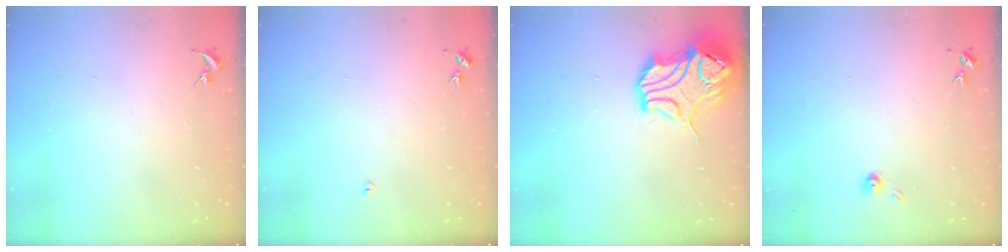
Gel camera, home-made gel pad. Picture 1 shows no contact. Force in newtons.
{"total": 3.0, "press": 3.0, "slide": 0.4}
{"total": 15.7, "press": 15.6, "slide": 2.3}
{"total": 4.3, "press": 4.3, "slide": 0.3}